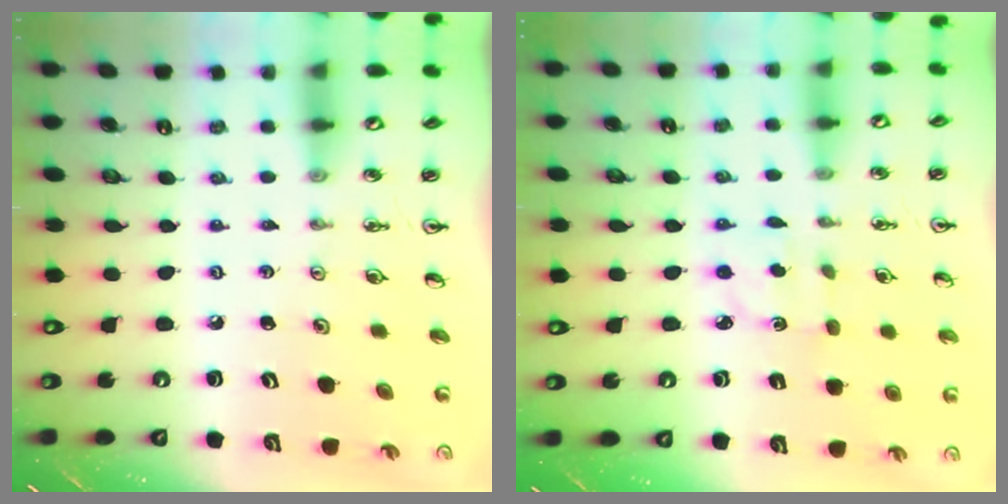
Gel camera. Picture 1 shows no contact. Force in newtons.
{"total": 2.6, "press": 2.5, "slide": 0.7}